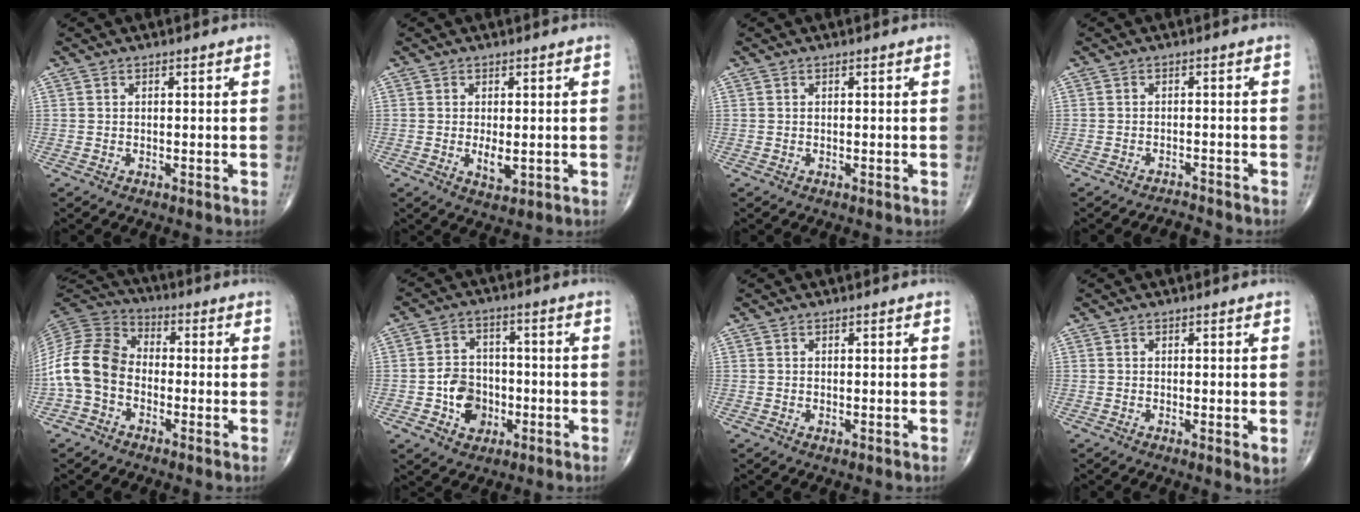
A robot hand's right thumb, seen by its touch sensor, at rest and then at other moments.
{"total": 2.9, "force": [-0.3, 1.4, 2.6], "torque": [-0.048, -0.007, -0.004]}
{"total": 0.0}
{"total": 1.9, "force": [-1.8, -0.1, -0.4], "torque": [-0.003, 0.008, -0.028]}
{"total": 12.4, "force": [-2.8, 9.1, 7.9], "torque": [-0.155, 0.038, -0.068]}
{"total": 8.5, "force": [-2.3, 6.7, 4.6], "torque": [-0.045, 0.019, -0.041]}
{"total": 0.0}
{"total": 2.3, "force": [-0.1, 0.7, 2.2], "torque": [-0.037, -0.010, -0.004]}